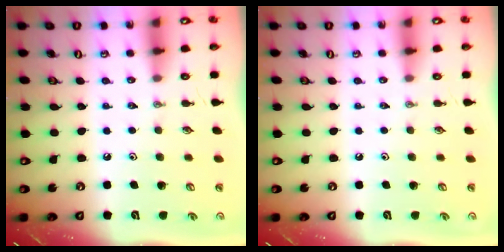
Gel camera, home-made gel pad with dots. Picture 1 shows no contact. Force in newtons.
{"total": 0.0}